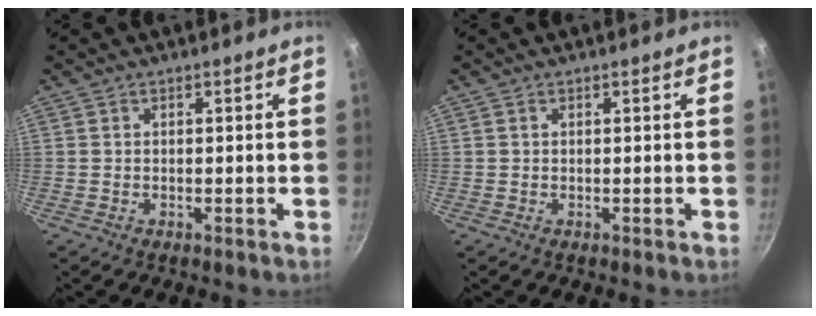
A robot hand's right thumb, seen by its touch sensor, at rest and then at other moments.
{"total": 0.0}